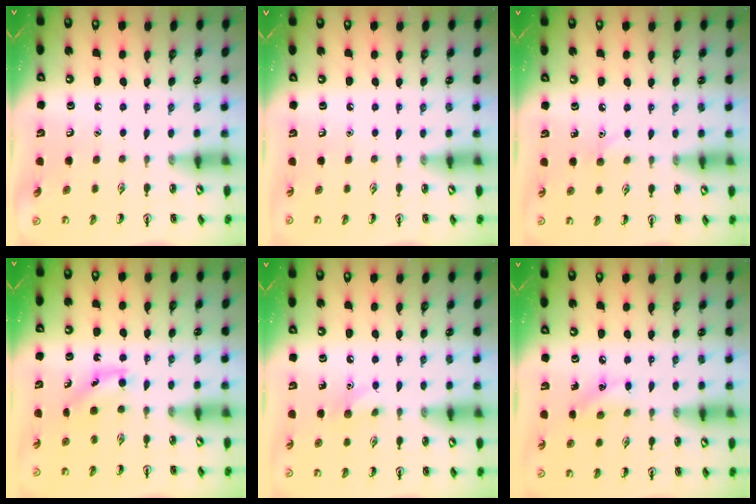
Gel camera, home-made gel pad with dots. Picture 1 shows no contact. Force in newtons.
{"total": 0.0}
{"total": 4.7, "press": 4.4, "slide": 1.5}
{"total": 3.6, "press": 3.3, "slide": 1.4}
{"total": 6.4, "press": 6.3, "slide": 1.4}
{"total": 6.6, "press": 6.3, "slide": 1.9}